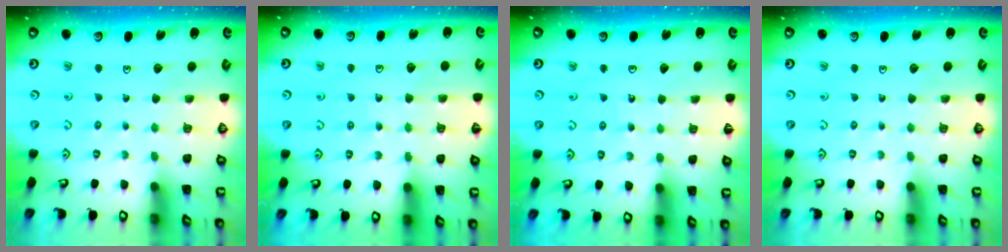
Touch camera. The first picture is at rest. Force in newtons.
{"total": 4.6, "press": 4.2, "slide": 1.9}
{"total": 3.9, "press": 3.9, "slide": 0.3}
{"total": 0.0}